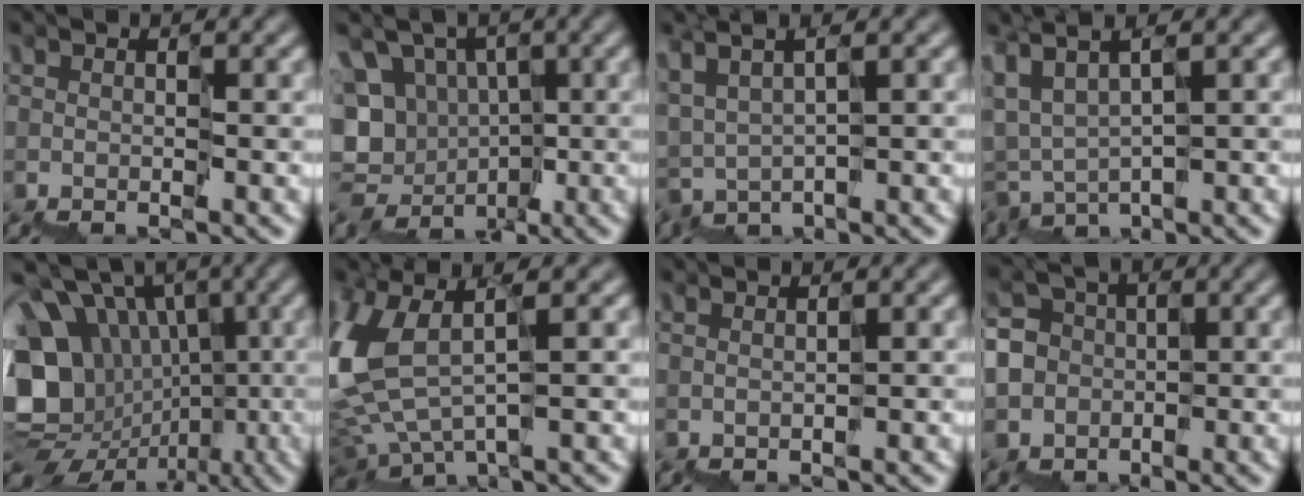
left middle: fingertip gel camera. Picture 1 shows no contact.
{"total": 7.0, "force": [-1.1, 6.4, 2.5], "torque": [-0.018, 0.009, -0.034]}
{"total": 2.3, "force": [1.8, 0.4, 1.4], "torque": [-0.046, 0.006, 0.040]}
{"total": 1.4, "force": [-0.3, 0.4, 1.4], "torque": [-0.046, 0.008, -0.007]}
{"total": 12.3, "force": [-0.6, 10.7, 6.0], "torque": [-0.133, -0.001, -0.004]}
{"total": 7.8, "force": [0.9, 4.0, 6.6], "torque": [-0.200, -0.008, 0.029]}
{"total": 0.6, "force": [-0.1, -0.6, 0.1], "torque": [0.002, 0.001, 0.006]}
{"total": 4.5, "force": [-2.2, 3.9, -0.1], "torque": [0.006, 0.009, -0.065]}